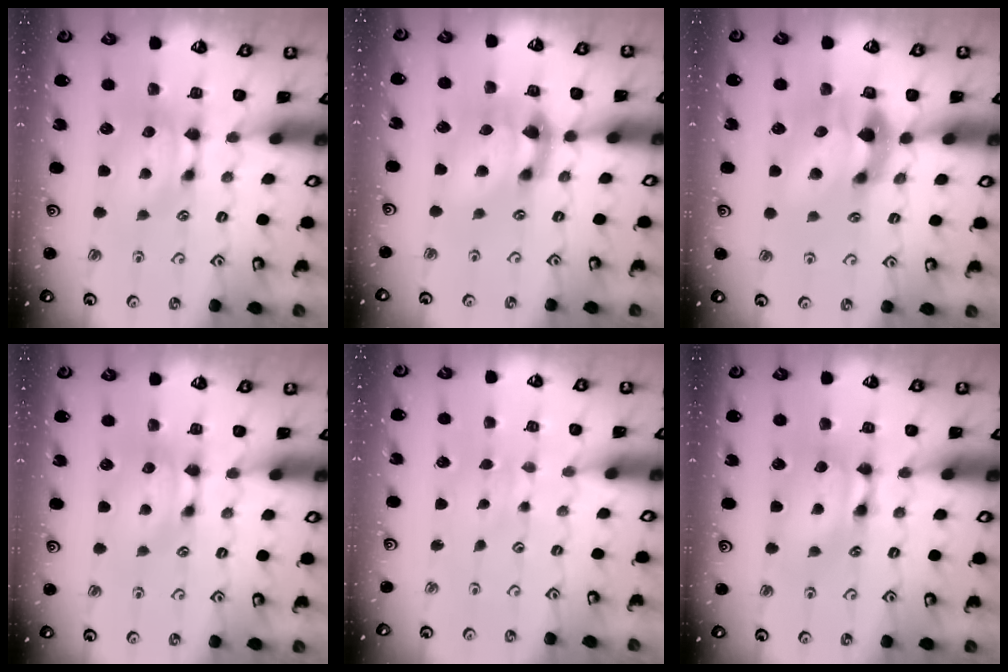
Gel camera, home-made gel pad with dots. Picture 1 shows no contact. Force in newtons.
{"total": 4.0, "press": 3.4, "slide": 2.0}
{"total": 6.3, "press": 5.9, "slide": 2.2}
{"total": 0.0}
{"total": 3.2, "press": 3.2, "slide": 0.1}
{"total": 1.7, "press": 1.7, "slide": 0.1}